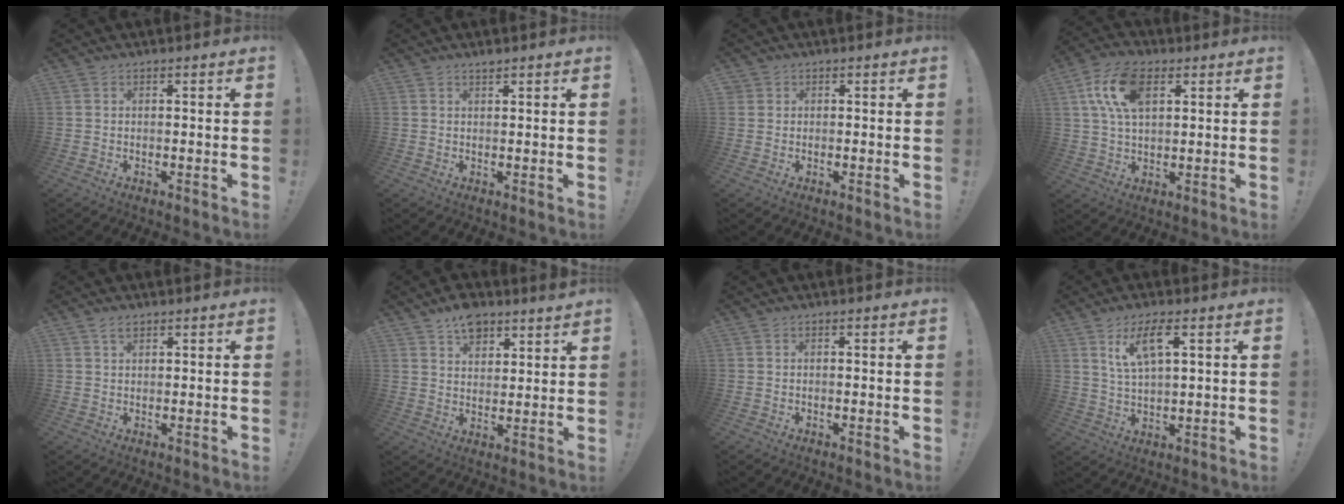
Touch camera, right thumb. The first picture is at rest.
{"total": 1.0, "force": [1.0, -0.1, 0.3], "torque": [0.001, -0.004, 0.017]}
{"total": 1.4, "force": [0.7, 1.2, 0.2], "torque": [-0.003, 0.000, 0.013]}
{"total": 13.2, "force": [4.8, 7.5, 9.7], "torque": [-0.186, 0.004, 0.092]}
{"total": 2.0, "force": [1.5, 0.9, 1.0], "torque": [-0.005, -0.006, 0.024]}
{"total": 8.0, "force": [6.1, 4.1, 3.2], "torque": [-0.042, -0.037, 0.112]}
{"total": 0.0}
{"total": 8.5, "force": [4.2, 2.5, 7.0], "torque": [-0.130, -0.006, 0.072]}